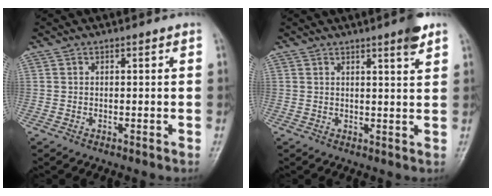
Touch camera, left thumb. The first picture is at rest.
{"total": 4.2, "force": [2.8, 0.4, 3.1], "torque": [-0.037, -0.016, 0.036]}